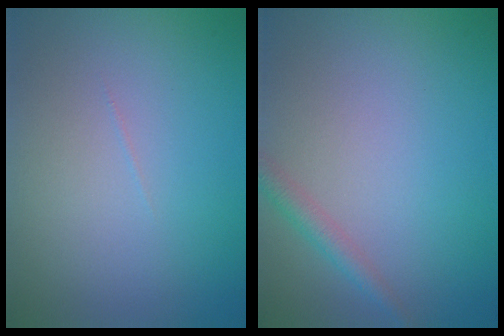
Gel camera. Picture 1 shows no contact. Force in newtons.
{"total": 1.7, "press": 1.7, "slide": 0.1}